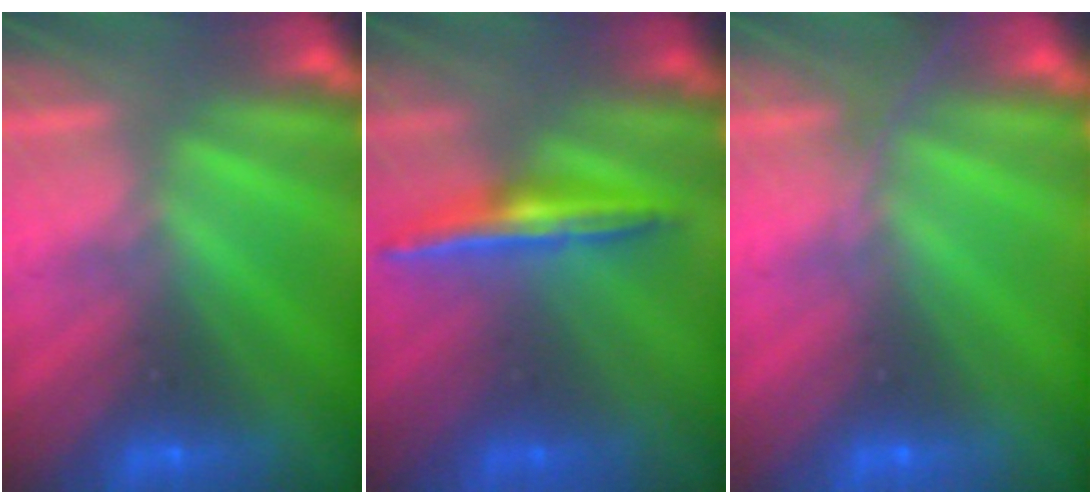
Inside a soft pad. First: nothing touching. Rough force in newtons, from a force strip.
{"total": 1.5}
{"total": 1.9}